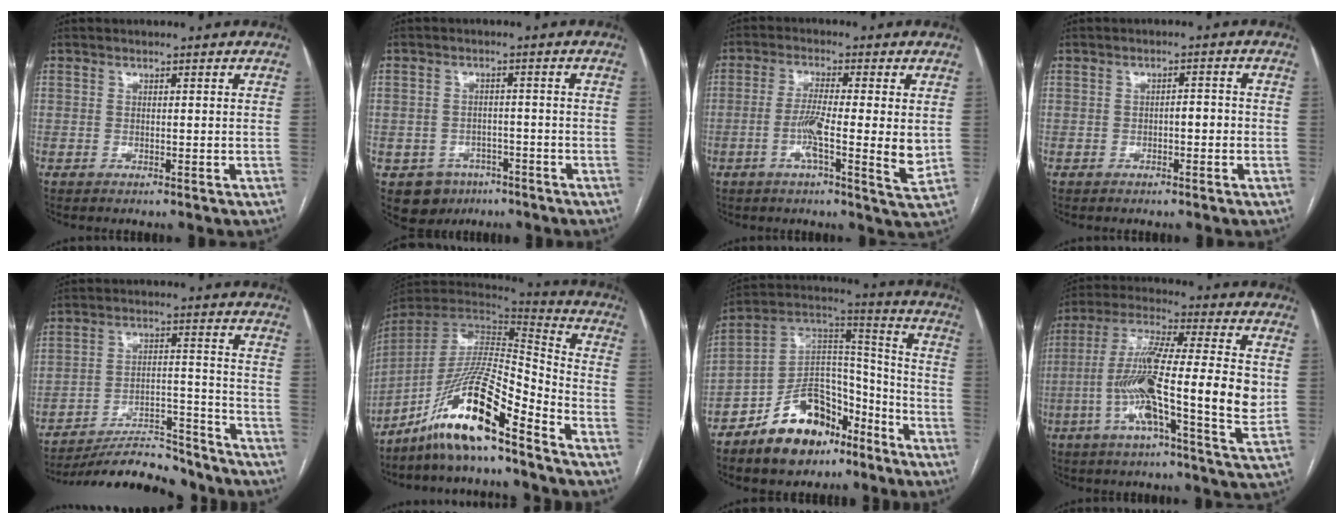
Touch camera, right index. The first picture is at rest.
{"total": 5.8, "force": [-3.2, 4.7, 1.0], "torque": [-0.011, 0.009, -0.041]}
{"total": 8.9, "force": [-0.9, 0.9, 8.8], "torque": [-0.145, -0.008, -0.023]}
{"total": 2.1, "force": [-0.6, 0.8, 1.8], "torque": [-0.025, 0.007, -0.008]}
{"total": 16.2, "force": [-15.2, 3.1, 4.6], "torque": [-0.079, 0.018, -0.233]}
{"total": 16.2, "force": [-11.4, 1.4, 11.4], "torque": [-0.223, 0.000, -0.211]}
{"total": 16.8, "force": [-10.7, 9.1, 9.1], "torque": [-0.158, 0.043, -0.178]}
{"total": 18.7, "force": [-2.2, 1.8, 18.5], "torque": [-0.328, 0.001, -0.049]}